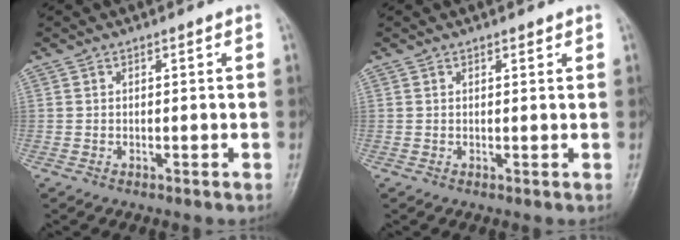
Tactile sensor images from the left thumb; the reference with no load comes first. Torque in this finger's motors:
{"motor_torque": [-0.15, -0.10, -0.06, 0.05, -0.01]}